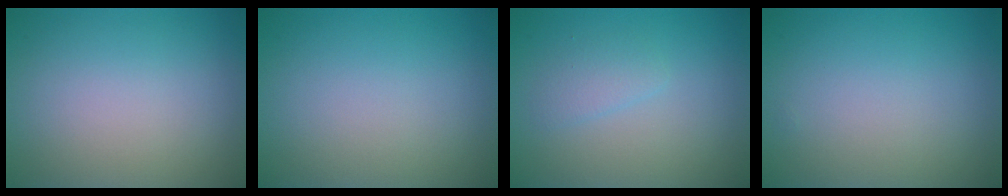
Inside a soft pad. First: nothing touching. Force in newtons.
{"total": 0.0}
{"total": 1.4, "press": 1.4, "slide": 0.1}
{"total": 0.0}